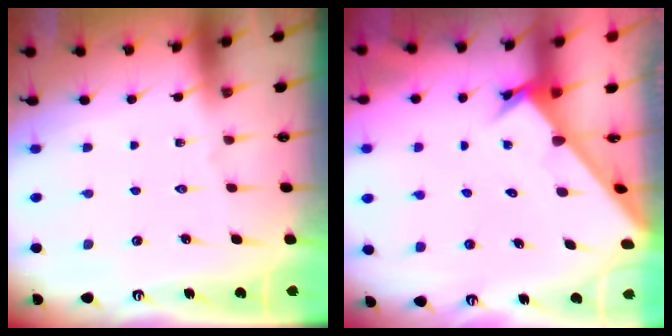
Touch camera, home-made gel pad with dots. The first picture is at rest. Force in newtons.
{"total": 2.6, "press": 2.6, "slide": 0.3}